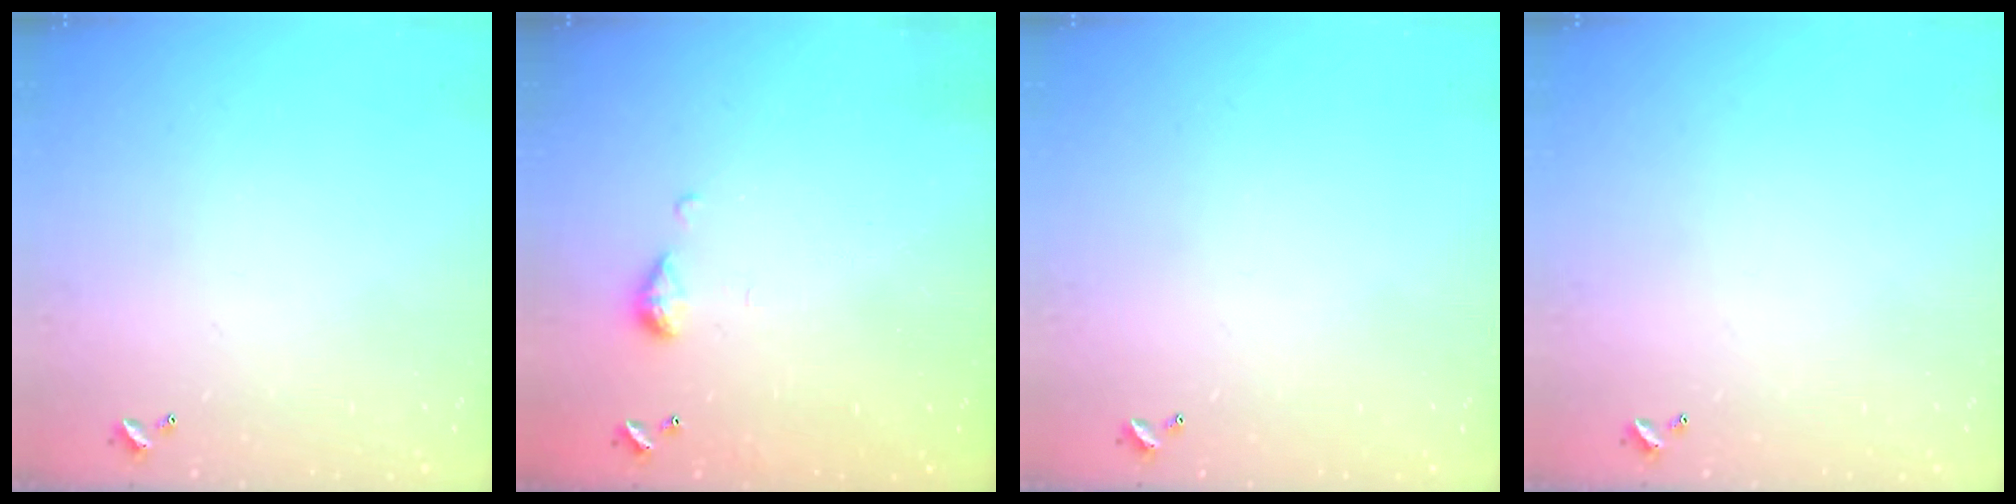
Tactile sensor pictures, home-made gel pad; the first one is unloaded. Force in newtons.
{"total": 5.6, "press": 5.5, "slide": 0.7}
{"total": 0.0}
{"total": 0.0}